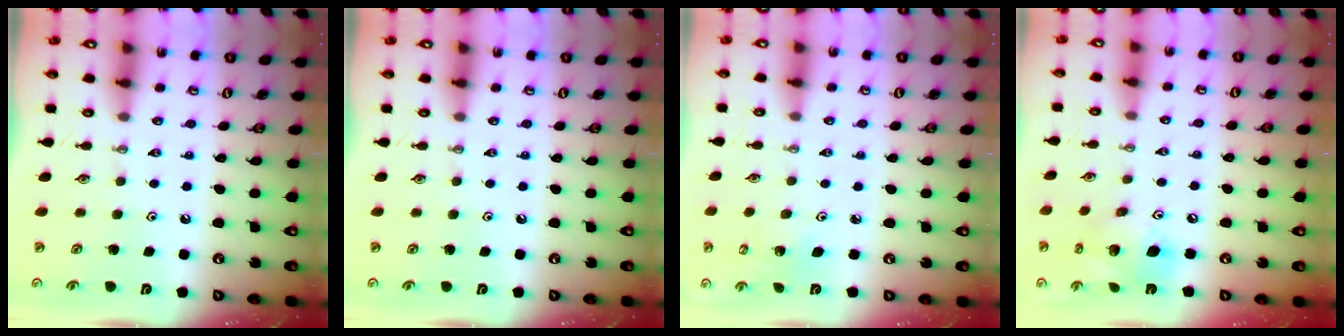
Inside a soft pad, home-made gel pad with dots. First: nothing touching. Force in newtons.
{"total": 0.0}
{"total": 2.2, "press": 2.2, "slide": 0.2}
{"total": 14.2, "press": 13.9, "slide": 2.7}